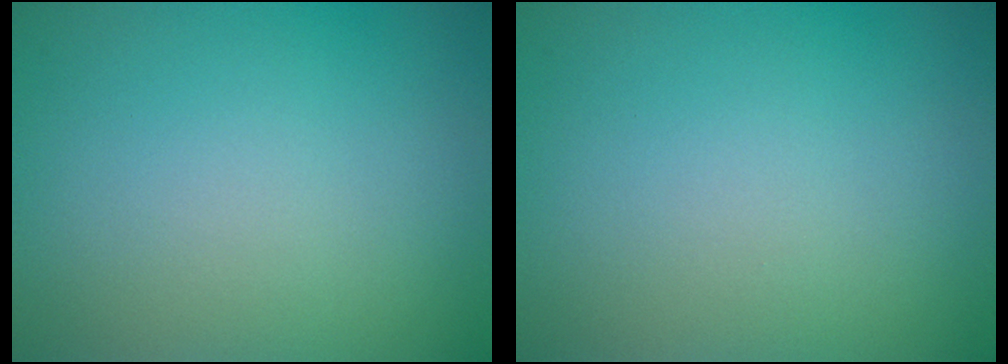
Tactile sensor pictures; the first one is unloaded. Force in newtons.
{"total": 0.0}